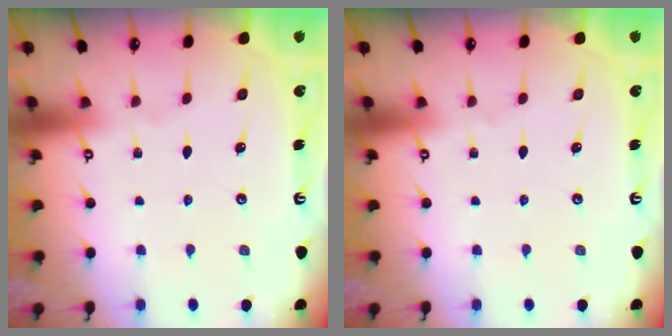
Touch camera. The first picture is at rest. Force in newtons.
{"total": 0.0}